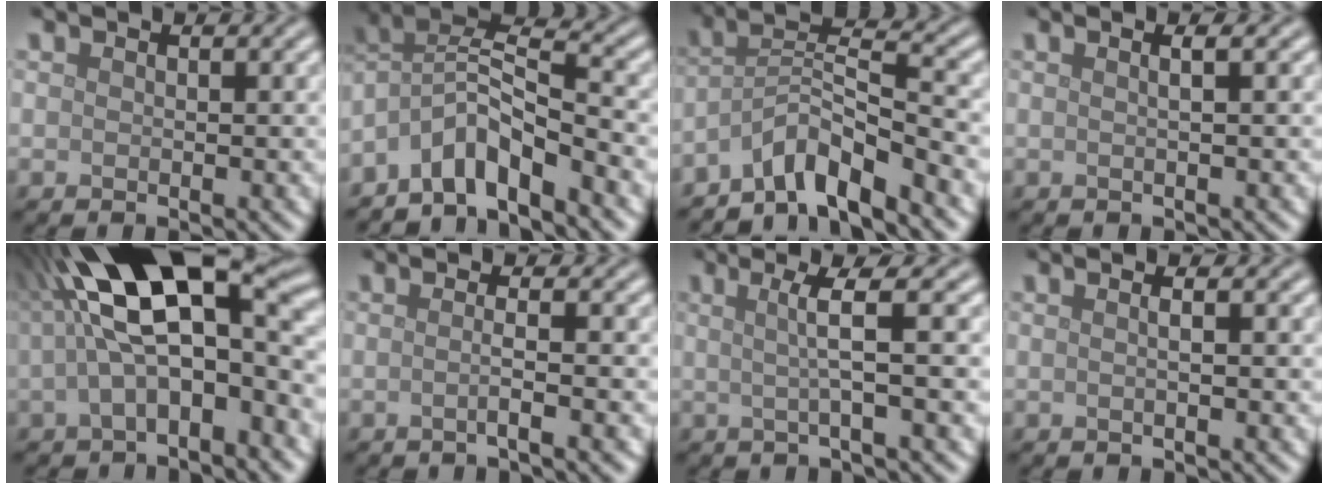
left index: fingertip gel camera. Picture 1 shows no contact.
{"total": 5.0, "force": [-3.7, 1.3, 3.1], "torque": [-0.051, 0.008, -0.079]}
{"total": 5.8, "force": [-4.7, 0.9, 3.3], "torque": [-0.051, 0.012, -0.091]}
{"total": 1.8, "force": [0.5, 0.7, 1.6], "torque": [-0.014, 0.001, -0.012]}
{"total": 13.5, "force": [1.0, 5.5, 12.2], "torque": [-0.199, 0.039, 0.009]}
{"total": 2.3, "force": [-0.4, 0.6, 2.2], "torque": [-0.025, 0.001, -0.018]}
{"total": 3.3, "force": [0.3, 0.4, 3.3], "torque": [-0.056, 0.005, 0.001]}
{"total": 1.5, "force": [0.3, 0.6, 1.4], "torque": [-0.007, -0.002, -0.014]}